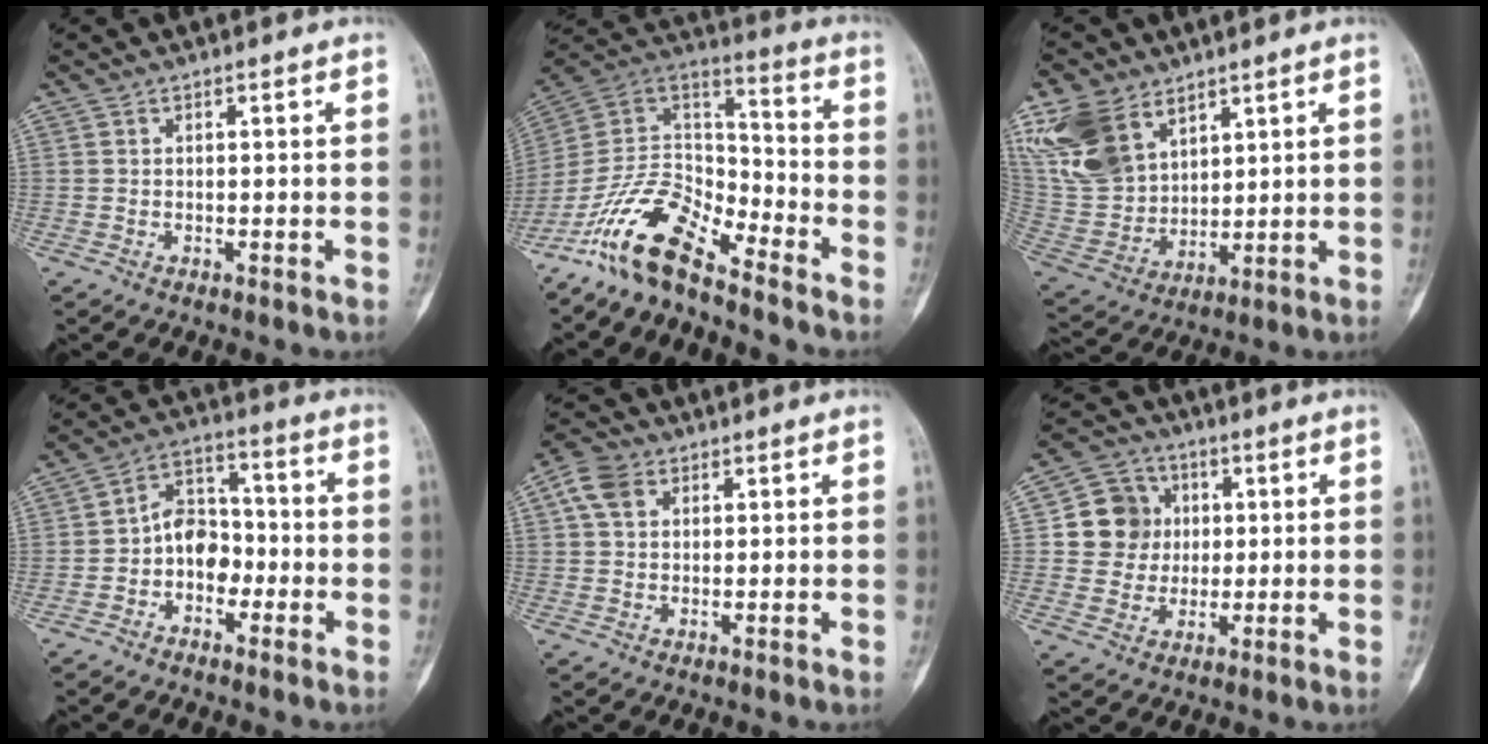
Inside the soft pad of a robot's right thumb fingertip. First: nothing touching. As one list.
[{"total": 15.1, "force": [-11.4, 5.4, 8.4], "torque": [-0.139, 0.091, -0.224]}, {"total": 16.0, "force": [8.8, 10.2, 8.7], "torque": [-0.169, -0.024, 0.191]}, {"total": 8.1, "force": [-2.3, 5.9, 5.1], "torque": [-0.050, 0.039, -0.053]}, {"total": 4.3, "force": [2.0, 2.6, 2.8], "torque": [-0.055, 0.007, 0.036]}, {"total": 8.6, "force": [1.4, 8.0, 2.8], "torque": [-0.015, 0.003, 0.024]}]